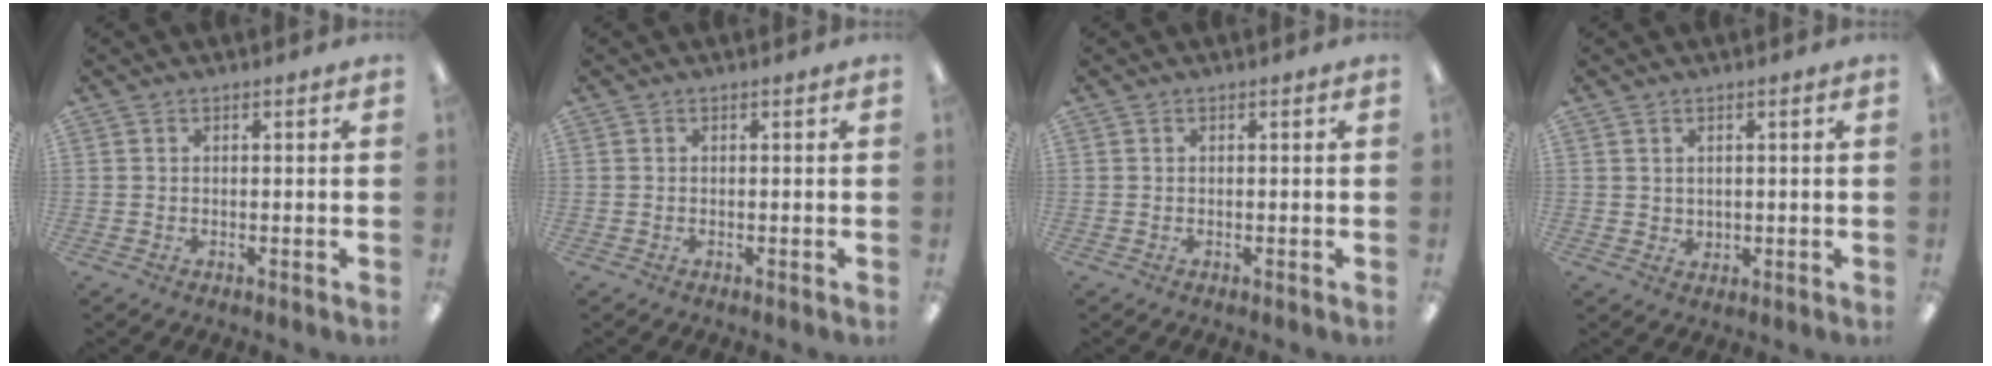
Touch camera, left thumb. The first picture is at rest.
{"total": 0.0}
{"total": 0.0}
{"total": 1.9, "force": [1.2, 1.5, 0.1], "torque": [-0.005, 0.001, 0.024]}